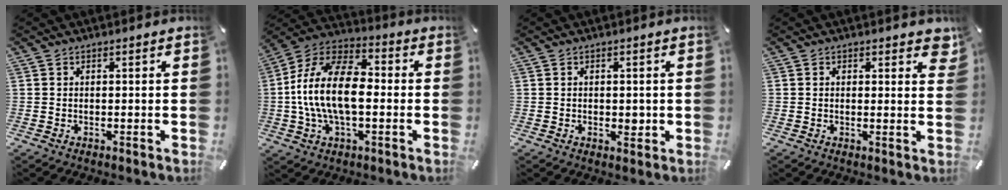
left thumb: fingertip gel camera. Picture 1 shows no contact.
{"total": 16.2, "force": [-2.0, 9.4, 13.1], "torque": [-0.277, 0.012, -0.039]}
{"total": 2.1, "force": [-0.2, 1.5, 1.4], "torque": [-0.012, -0.004, -0.007]}
{"total": 2.5, "force": [1.4, 1.3, 1.6], "torque": [-0.003, -0.007, 0.018]}